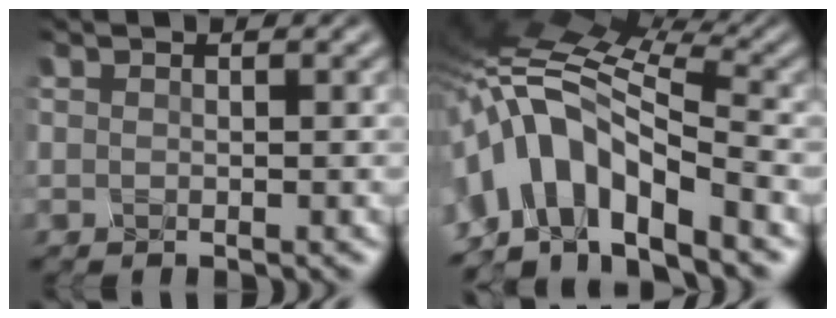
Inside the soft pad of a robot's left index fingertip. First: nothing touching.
{"total": 9.2, "force": [-5.2, 4.0, 6.5], "torque": [-0.123, 0.010, -0.088]}